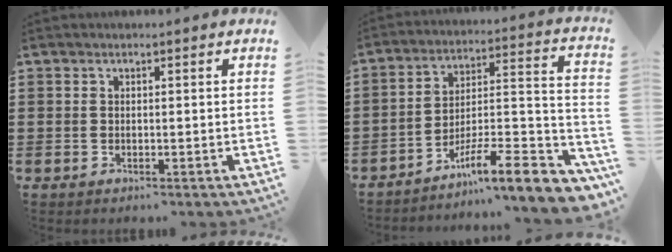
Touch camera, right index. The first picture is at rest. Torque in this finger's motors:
{"motor_torque": [1.63, 0.50, 0.59, 0.12]}